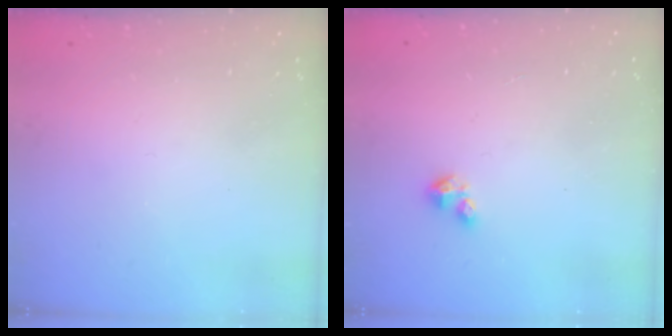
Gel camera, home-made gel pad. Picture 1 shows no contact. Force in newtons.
{"total": 1.6, "press": 1.6, "slide": 0.4}